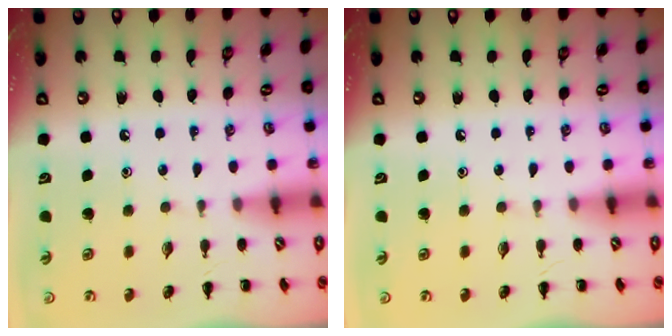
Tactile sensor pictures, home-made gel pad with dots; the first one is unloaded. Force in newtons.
{"total": 0.0}